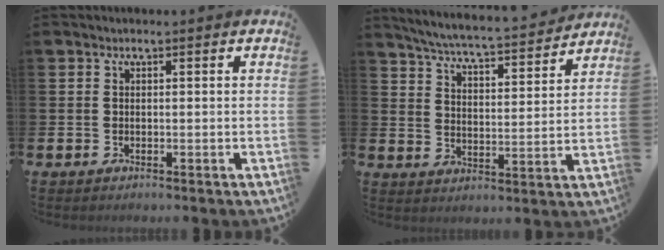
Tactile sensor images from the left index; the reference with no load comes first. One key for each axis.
{"total": 6.0, "fx": 5.8, "fy": 0.0, "fz": 1.4, "tx": -0.052, "ty": -0.046, "tz": 0.097}